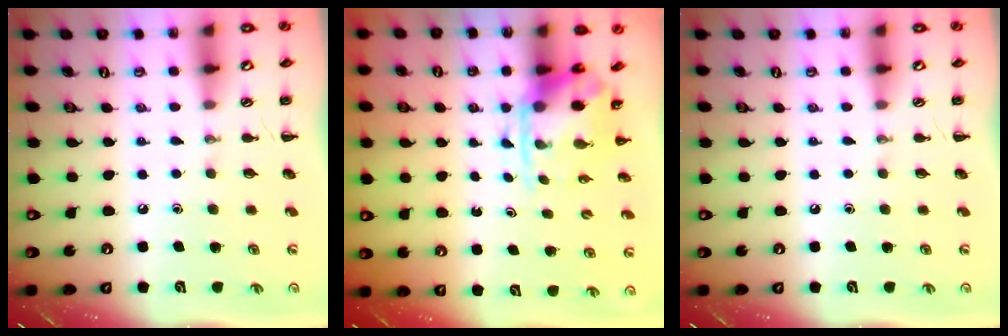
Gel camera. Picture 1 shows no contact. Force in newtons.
{"total": 3.7, "press": 3.6, "slide": 0.9}
{"total": 0.0}